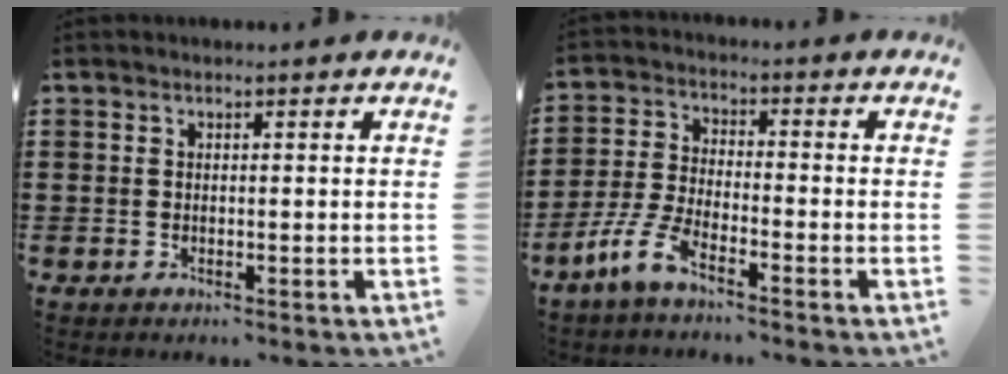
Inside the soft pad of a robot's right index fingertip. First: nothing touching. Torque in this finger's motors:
{"motor_torque": [1.01, 1.13, 0.21, 0.19]}